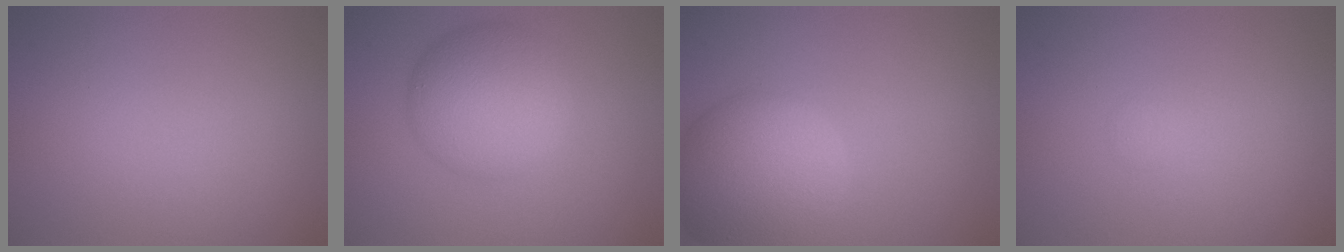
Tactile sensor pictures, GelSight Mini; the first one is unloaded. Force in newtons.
{"total": 6.7, "press": 6.7, "slide": 0.1}
{"total": 8.6, "press": 8.5, "slide": 0.6}
{"total": 0.5, "press": 0.5, "slide": 0.1}